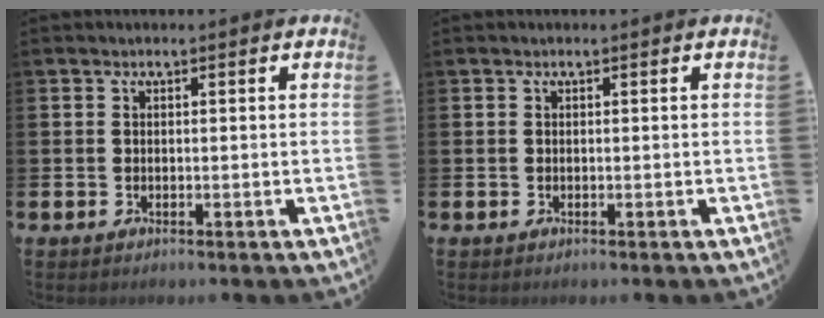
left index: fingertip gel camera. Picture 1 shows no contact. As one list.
[{"total": 0.0}]